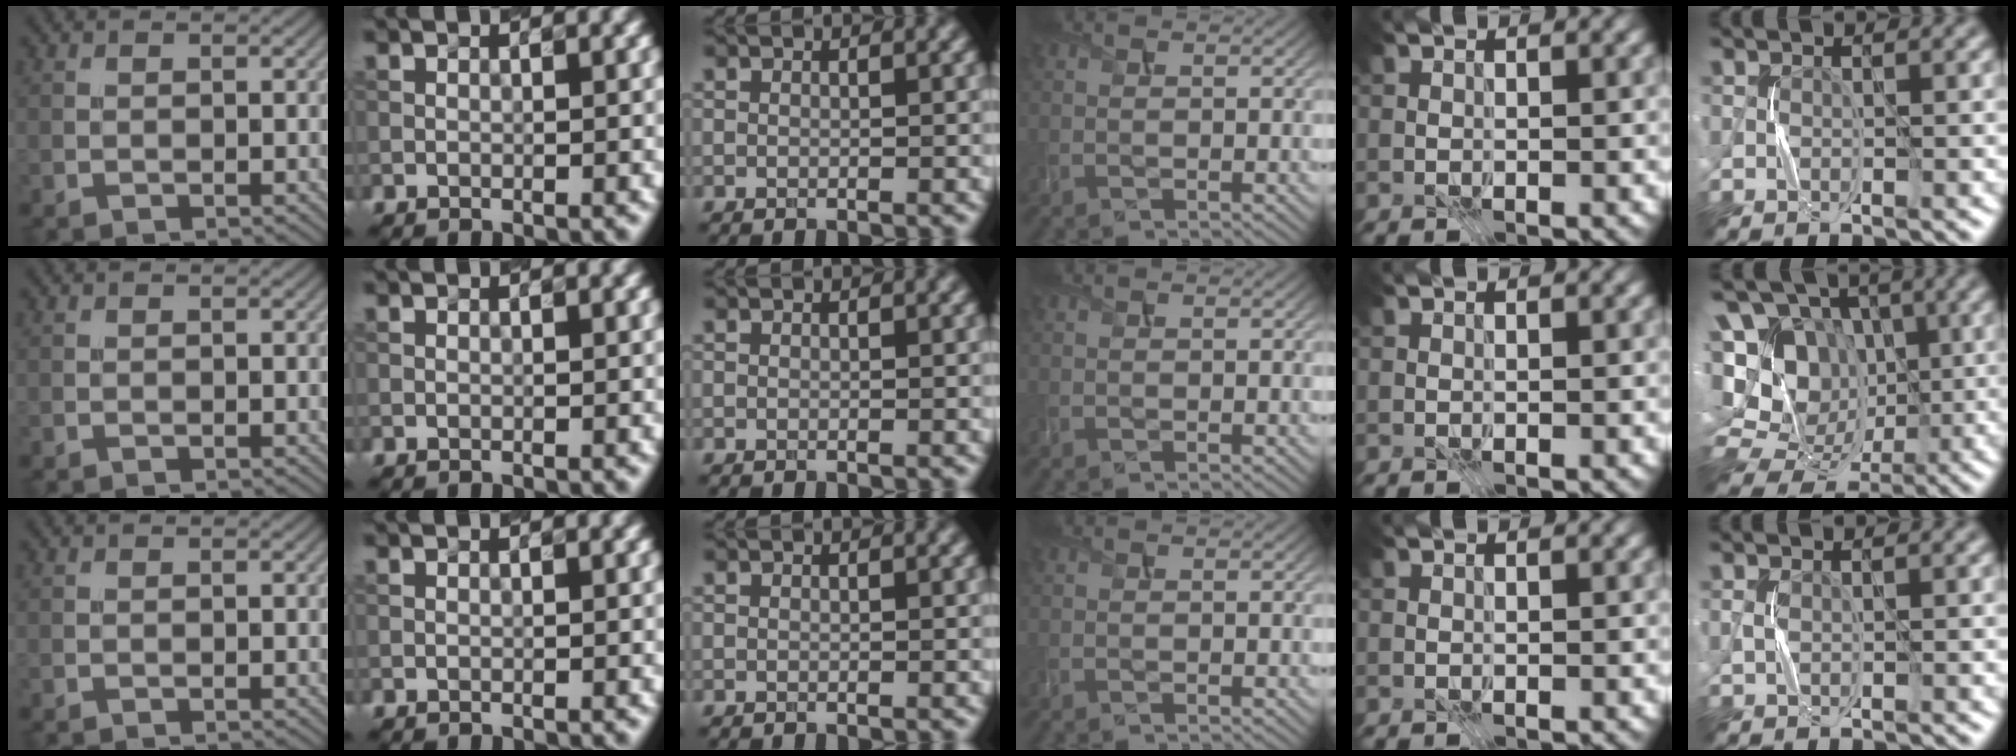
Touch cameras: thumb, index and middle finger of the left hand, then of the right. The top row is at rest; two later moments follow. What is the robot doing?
{"motion": "press", "object": "stapler"}